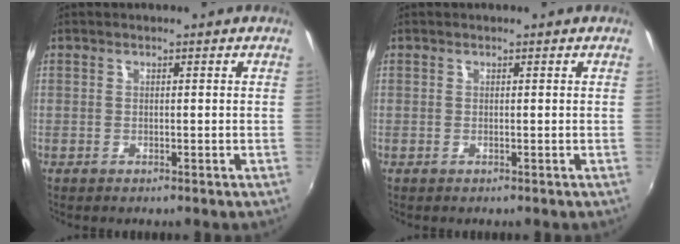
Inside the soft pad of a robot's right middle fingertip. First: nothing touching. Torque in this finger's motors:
{"motor_torque": [0.00, 0.00, 0.00, 0.00]}